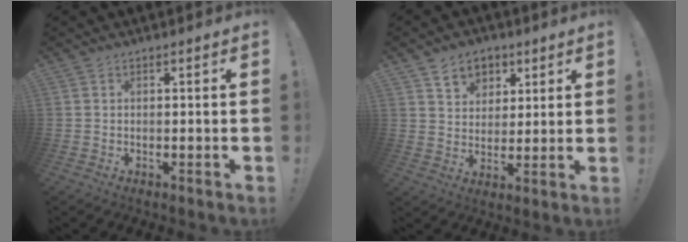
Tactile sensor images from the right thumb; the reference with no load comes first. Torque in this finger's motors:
{"motor_torque": [-0.45, 0.45, 0.03, 0.02, 0.00]}